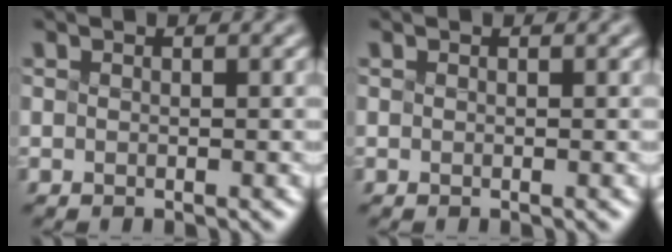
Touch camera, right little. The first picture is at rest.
{"total": 0.0}